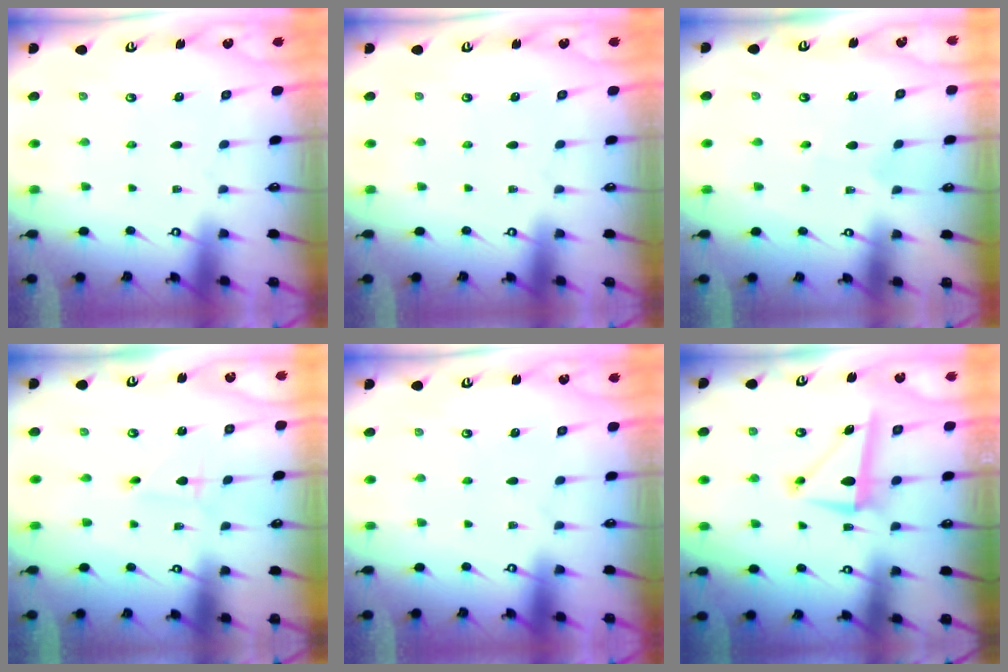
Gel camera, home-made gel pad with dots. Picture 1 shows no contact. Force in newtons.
{"total": 0.0}
{"total": 2.5, "press": 2.5, "slide": 0.3}
{"total": 1.7, "press": 1.7, "slide": 0.2}
{"total": 0.0}
{"total": 7.2, "press": 7.1, "slide": 1.4}